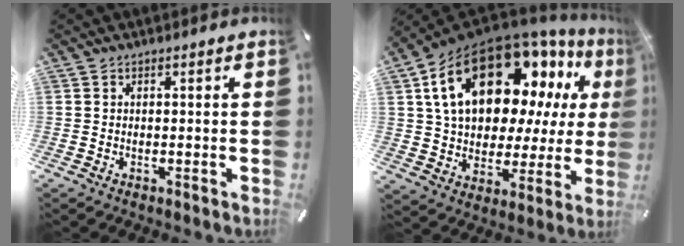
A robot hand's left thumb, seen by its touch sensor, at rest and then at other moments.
{"total": 22.7, "force": [10.3, 13.2, 15.3], "torque": [-0.267, -0.055, 0.178]}